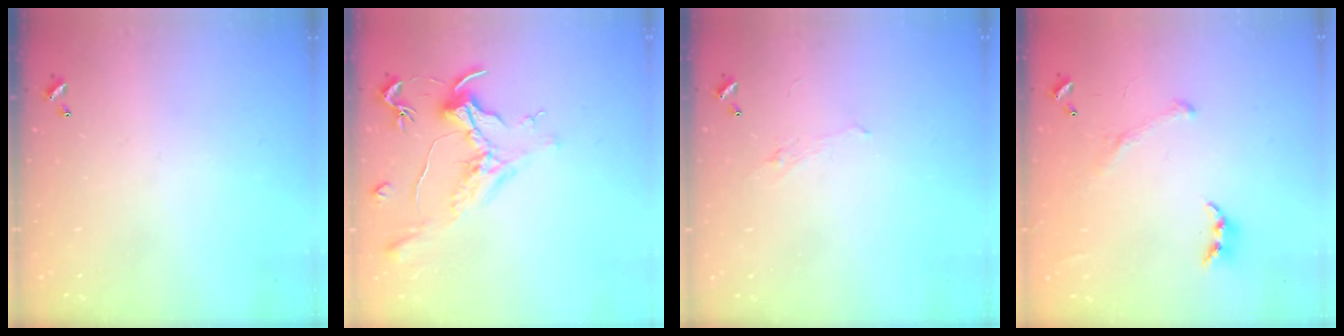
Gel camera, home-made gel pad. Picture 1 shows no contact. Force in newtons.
{"total": 1.5, "press": 1.3, "slide": 0.8}
{"total": 0.9, "press": 0.5, "slide": 0.7}
{"total": 2.3, "press": 2.3, "slide": 0.5}